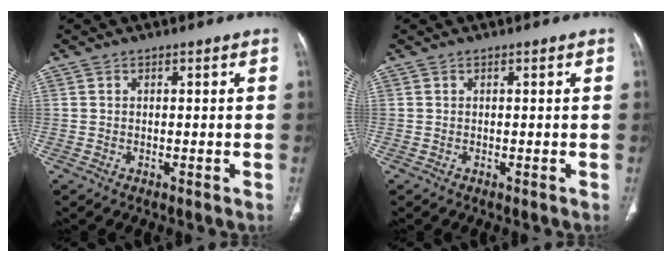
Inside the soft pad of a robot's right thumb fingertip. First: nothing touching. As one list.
[{"total": 0.0}]